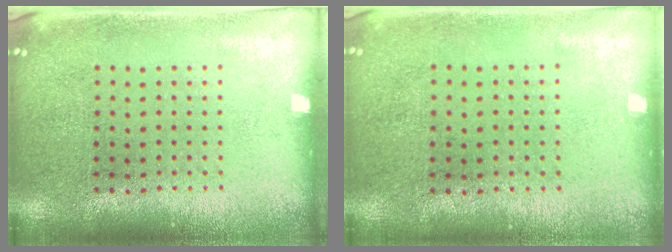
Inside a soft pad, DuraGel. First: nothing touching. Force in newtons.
{"total": 0.0}